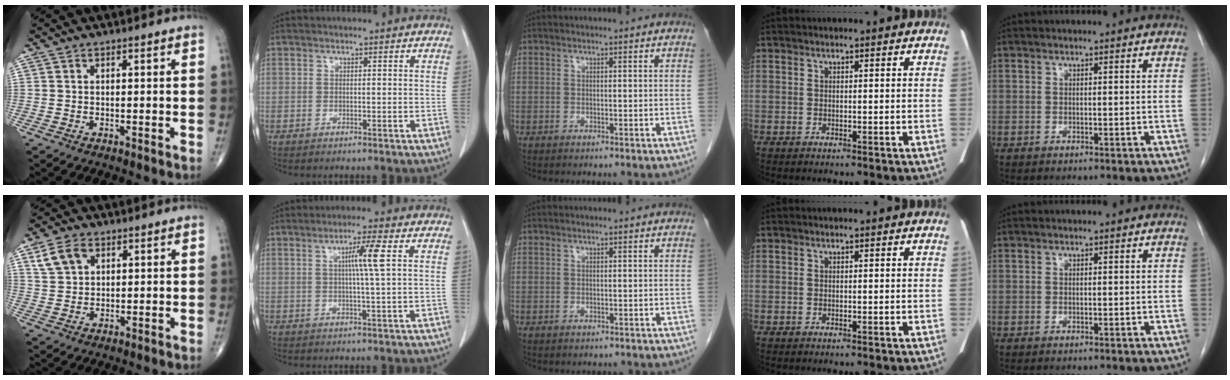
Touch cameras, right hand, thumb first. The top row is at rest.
{"thumb": {"total": 5.9, "force": [2.8, 4.0, 3.3], "torque": [-0.052, -0.003, 0.058]}, "index": {"total": 5.0, "force": [1.2, -1.0, 4.8], "torque": [-0.083, 0.000, 0.020]}, "middle": {"total": 0.8, "force": [-0.7, 0.4, 0.1], "torque": [-0.010, 0.000, -0.009]}}